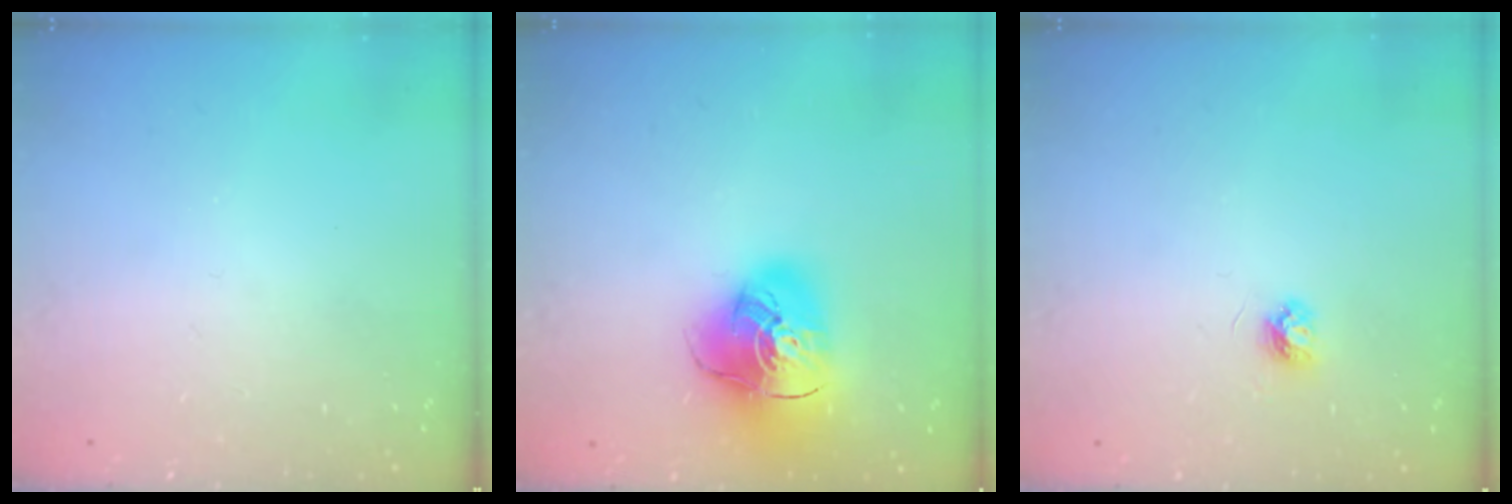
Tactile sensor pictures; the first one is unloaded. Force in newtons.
{"total": 17.3, "press": 17.2, "slide": 2.0}
{"total": 3.9, "press": 3.9, "slide": 0.5}